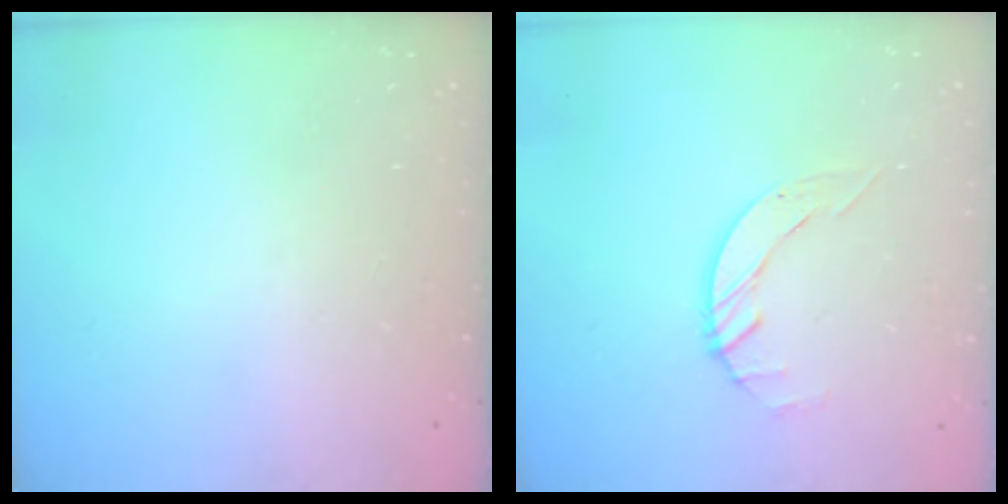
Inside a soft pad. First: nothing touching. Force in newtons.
{"total": 2.9, "press": 2.8, "slide": 0.3}